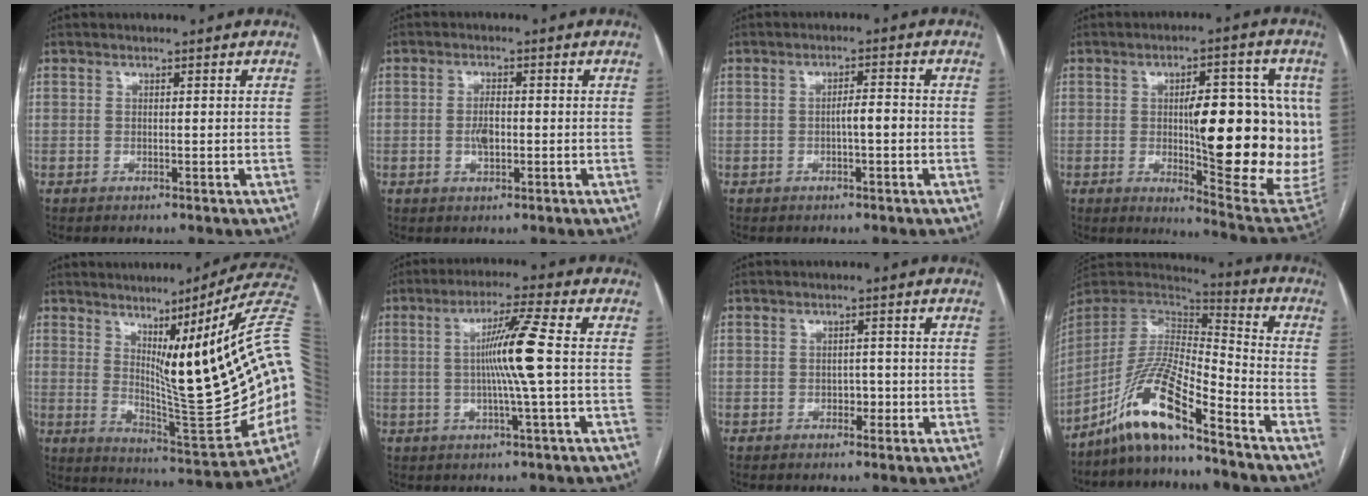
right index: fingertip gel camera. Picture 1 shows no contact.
{"total": 2.9, "force": [-0.5, 1.2, 2.6], "torque": [-0.053, 0.002, -0.007]}
{"total": 2.7, "force": [-0.6, 0.5, 2.6], "torque": [-0.041, 0.004, -0.011]}
{"total": 19.6, "force": [0.3, 4.8, 19.0], "torque": [-0.205, 0.012, 0.019]}
{"total": 21.4, "force": [2.4, 0.9, 21.2], "torque": [-0.262, -0.009, 0.033]}
{"total": 8.5, "force": [0.1, -1.5, 8.4], "torque": [-0.155, 0.000, 0.002]}
{"total": 1.6, "force": [-0.6, 1.1, 1.1], "torque": [-0.013, 0.004, -0.007]}
{"total": 13.4, "force": [-9.8, 1.5, 9.0], "torque": [-0.183, 0.005, -0.182]}